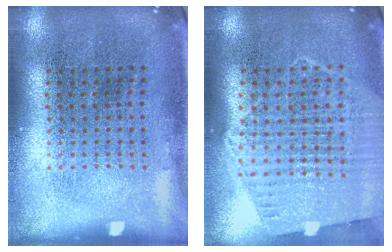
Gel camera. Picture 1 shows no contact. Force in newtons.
{"total": 1.2, "press": 1.1, "slide": 0.3}